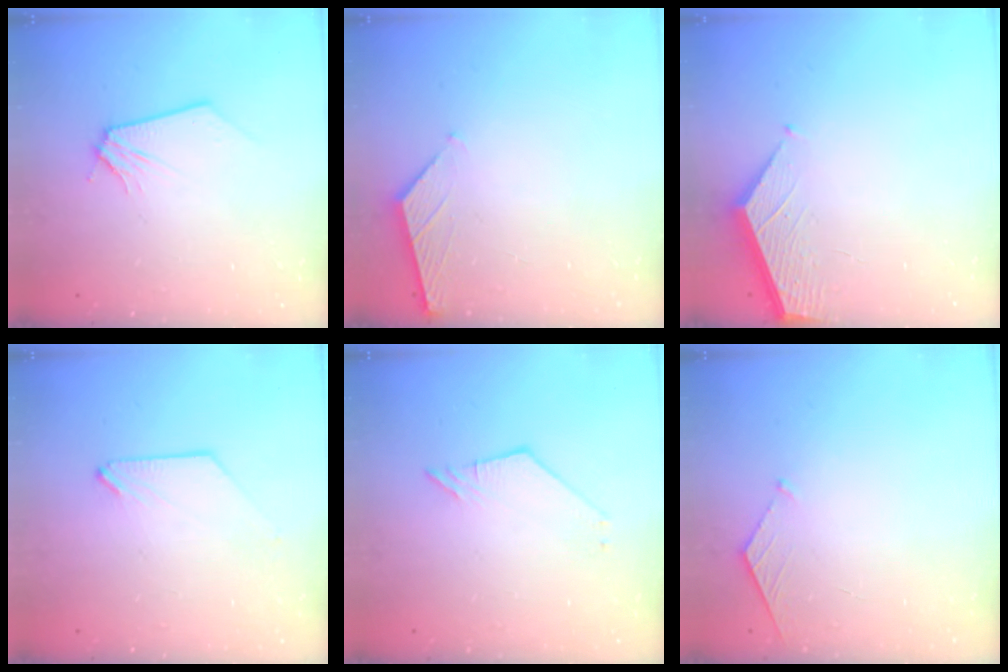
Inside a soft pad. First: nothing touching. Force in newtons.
{"total": 1.2, "press": 1.1, "slide": 0.2}
{"total": 2.4, "press": 2.4, "slide": 0.2}
{"total": 0.7, "press": 0.7, "slide": 0.1}
{"total": 2.4, "press": 2.4, "slide": 0.1}
{"total": 5.2, "press": 5.1, "slide": 0.5}